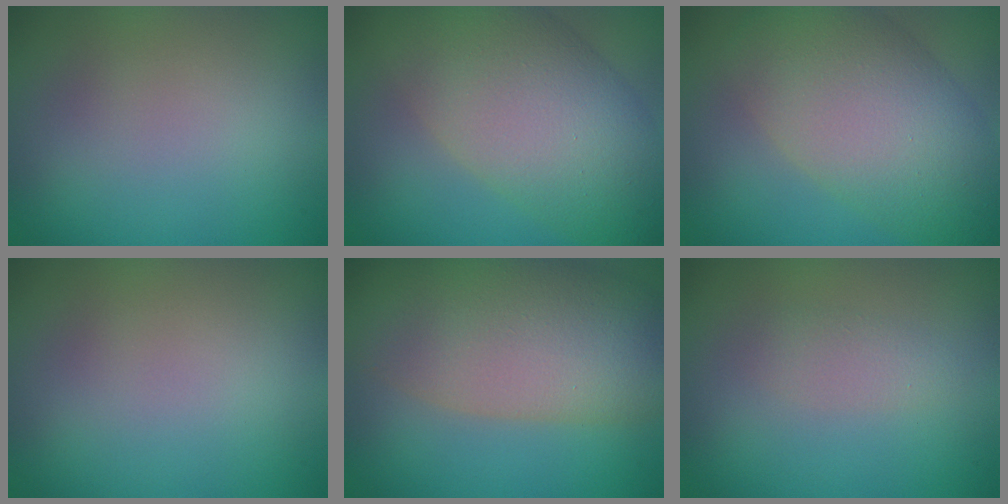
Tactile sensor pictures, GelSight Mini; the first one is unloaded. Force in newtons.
{"total": 11.2, "press": 11.2, "slide": 0.3}
{"total": 10.4, "press": 10.4, "slide": 0.6}
{"total": 0.0}
{"total": 10.8, "press": 10.8, "slide": 0.7}
{"total": 1.4, "press": 1.4, "slide": 0.1}